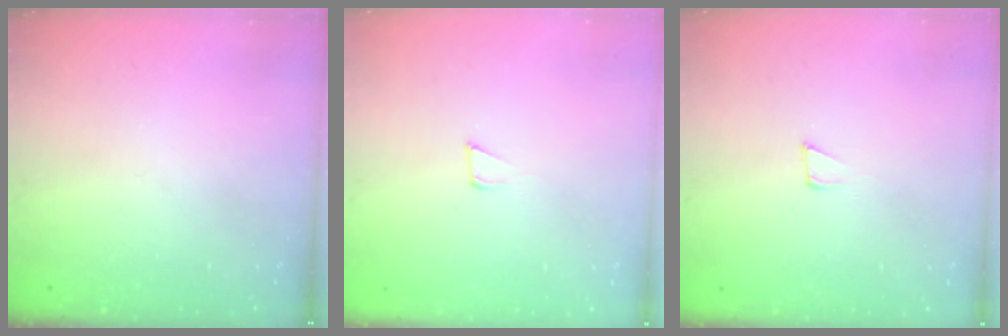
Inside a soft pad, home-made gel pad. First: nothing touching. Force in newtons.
{"total": 4.3, "press": 4.2, "slide": 1.0}
{"total": 4.3, "press": 4.2, "slide": 1.0}